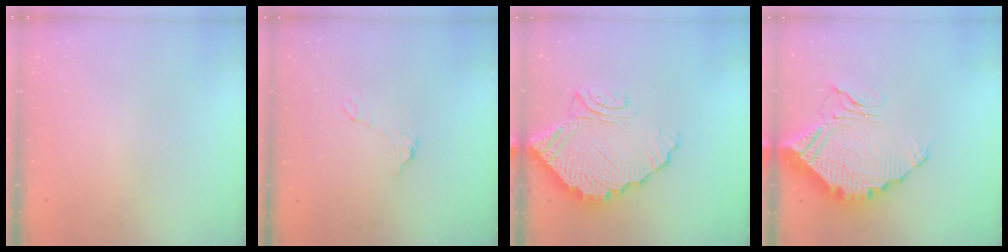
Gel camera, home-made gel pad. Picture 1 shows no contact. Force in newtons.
{"total": 6.0, "press": 6.0, "slide": 0.3}
{"total": 16.9, "press": 16.8, "slide": 1.4}
{"total": 15.9, "press": 15.8, "slide": 1.0}